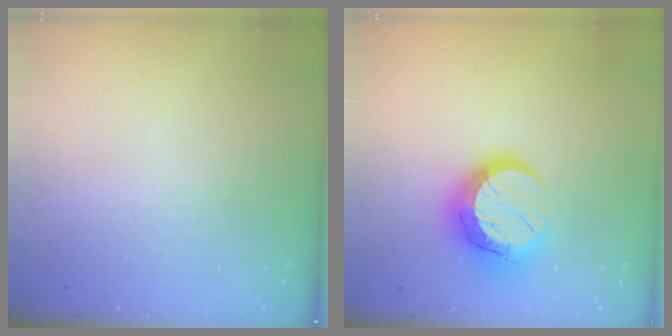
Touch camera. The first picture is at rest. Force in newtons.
{"total": 15.6, "press": 15.5, "slide": 1.0}